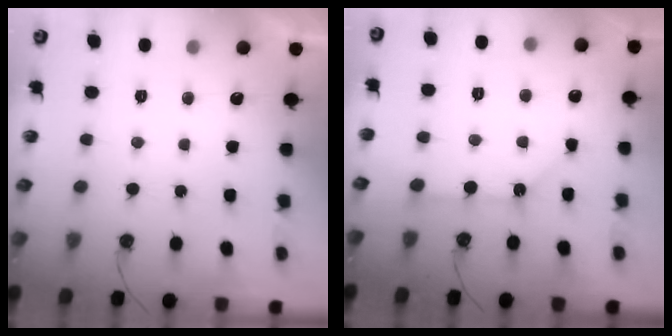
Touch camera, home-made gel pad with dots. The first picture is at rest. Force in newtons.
{"total": 4.2, "press": 4.2, "slide": 0.3}